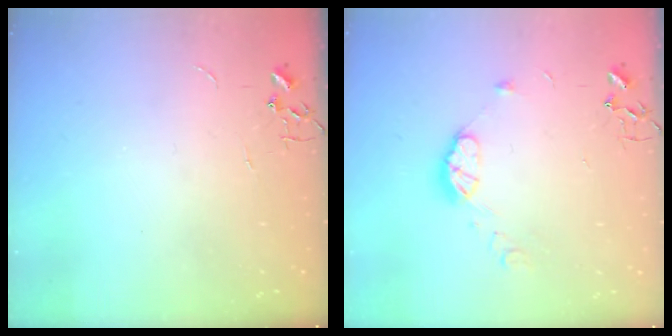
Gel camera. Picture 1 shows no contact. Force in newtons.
{"total": 8.5, "press": 8.5, "slide": 0.4}